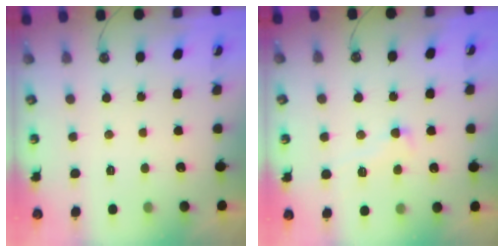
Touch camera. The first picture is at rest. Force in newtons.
{"total": 1.8, "press": 1.3, "slide": 1.2}